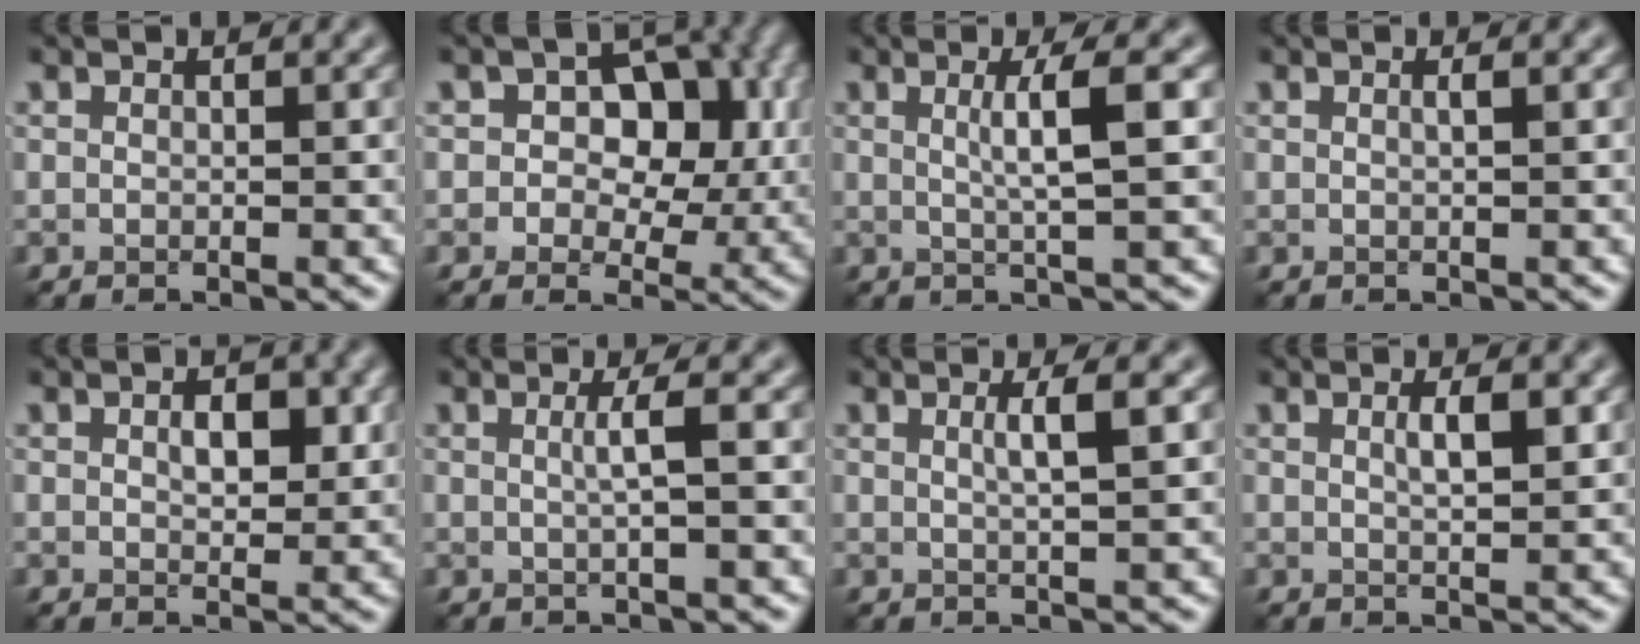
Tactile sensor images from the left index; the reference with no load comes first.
{"total": 7.6, "force": [1.5, 5.4, 5.1], "torque": [-0.054, 0.000, 0.009]}
{"total": 3.8, "force": [0.7, 0.7, 3.7], "torque": [-0.054, 0.002, 0.008]}
{"total": 0.8, "force": [0.2, 0.2, 0.7], "torque": [-0.007, 0.003, -0.002]}
{"total": 2.5, "force": [0.6, 1.4, 2.0], "torque": [-0.028, -0.001, 0.010]}
{"total": 1.9, "force": [0.1, 0.4, 1.9], "torque": [-0.033, 0.004, -0.002]}
{"total": 2.6, "force": [0.6, 0.7, 2.4], "torque": [-0.031, 0.004, 0.003]}
{"total": 2.3, "force": [0.7, 0.6, 2.1], "torque": [-0.030, 0.003, 0.010]}